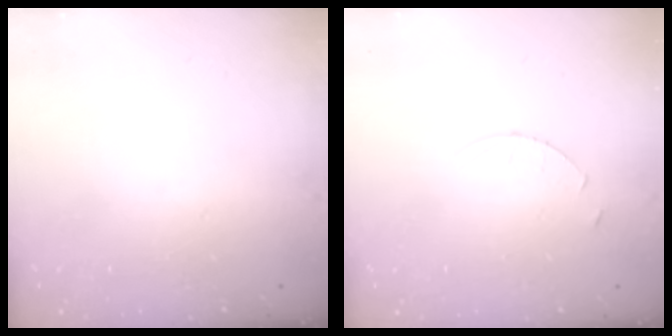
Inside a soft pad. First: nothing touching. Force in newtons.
{"total": 3.1, "press": 3.1, "slide": 0.3}